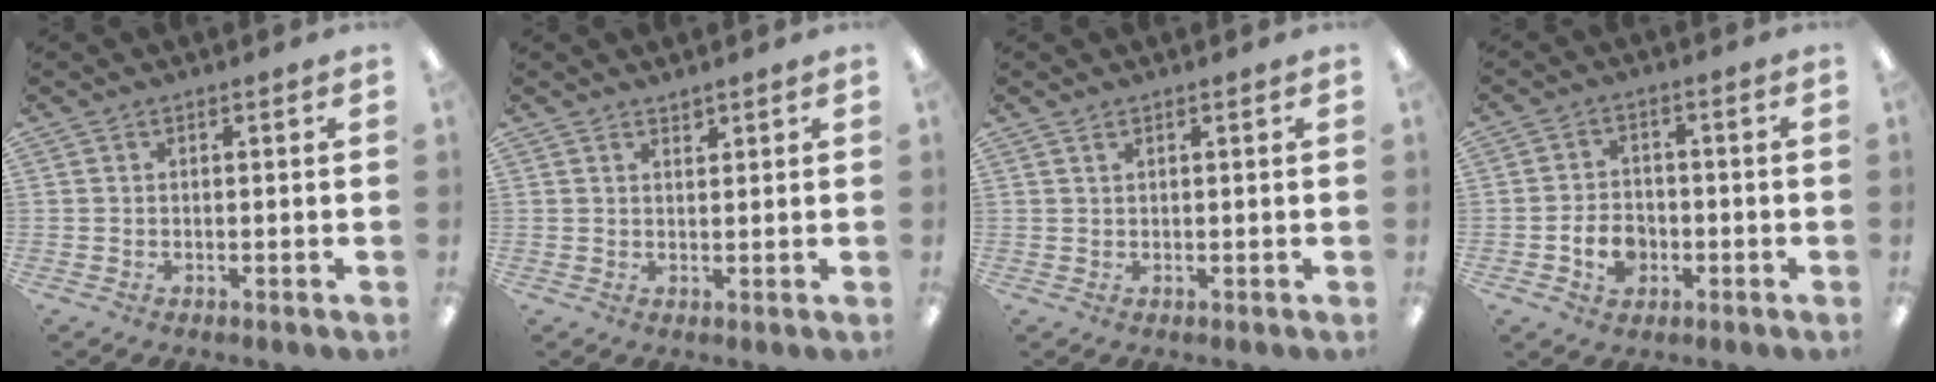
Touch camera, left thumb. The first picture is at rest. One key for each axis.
{"total": 1.4, "fx": 1.4, "fy": 0.3, "fz": 0.1, "tx": -0.002, "ty": -0.003, "tz": 0.026}
{"total": 0.9, "fx": 0.6, "fy": 0.4, "fz": 0.5, "tx": -0.012, "ty": 0.002, "tz": 0.011}
{"total": 6.0, "fx": -2.2, "fy": 4.4, "fz": 3.5, "tx": -0.068, "ty": 0.011, "tz": -0.037}